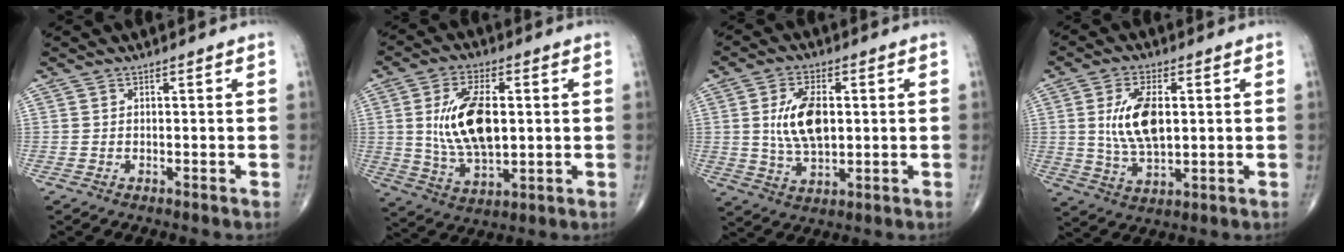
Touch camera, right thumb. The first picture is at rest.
{"total": 14.3, "force": [1.5, 7.2, 12.3], "torque": [-0.220, -0.007, 0.033]}
{"total": 10.3, "force": [1.2, 5.4, 8.6], "torque": [-0.154, -0.005, 0.027]}
{"total": 10.7, "force": [1.5, 5.3, 9.2], "torque": [-0.171, -0.007, 0.033]}